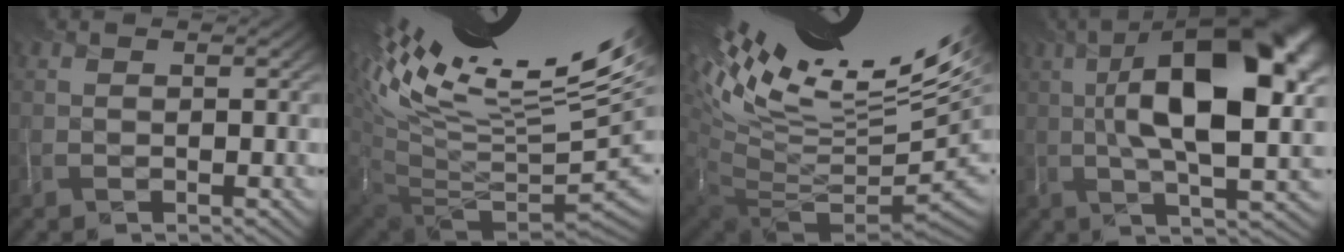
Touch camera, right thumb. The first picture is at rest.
{"total": 17.8, "force": [9.3, 6.0, 14.0], "torque": [-0.186, 0.027, 0.181]}
{"total": 17.7, "force": [7.1, 5.8, 15.2], "torque": [-0.205, 0.015, 0.155]}
{"total": 17.3, "force": [2.5, 6.7, 15.8], "torque": [-0.237, 0.023, 0.033]}